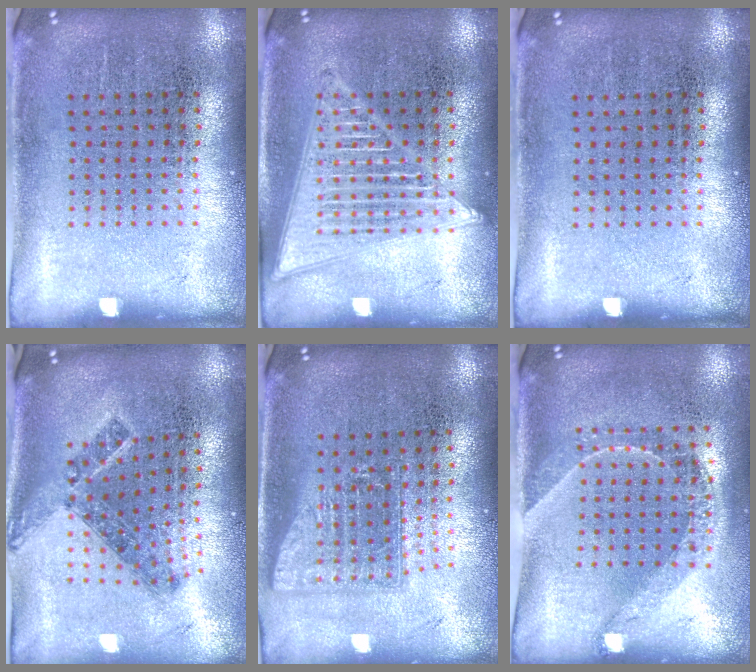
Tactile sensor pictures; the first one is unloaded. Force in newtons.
{"total": 3.1, "press": 3.0, "slide": 0.4}
{"total": 0.0}
{"total": 1.0, "press": 0.9, "slide": 0.6}
{"total": 1.6, "press": 1.2, "slide": 1.0}
{"total": 1.5, "press": 1.3, "slide": 0.9}